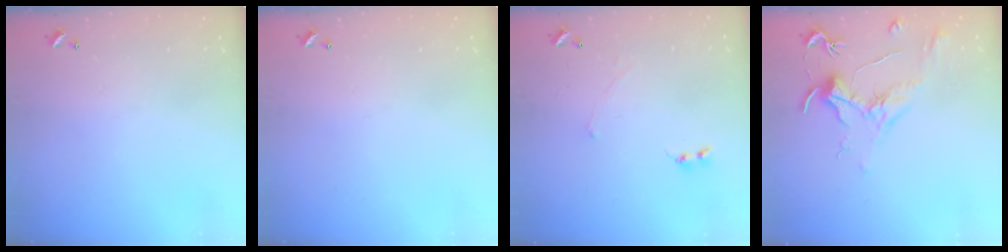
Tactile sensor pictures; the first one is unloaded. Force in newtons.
{"total": 0.0}
{"total": 0.7, "press": 0.4, "slide": 0.5}
{"total": 1.8, "press": 1.6, "slide": 0.9}